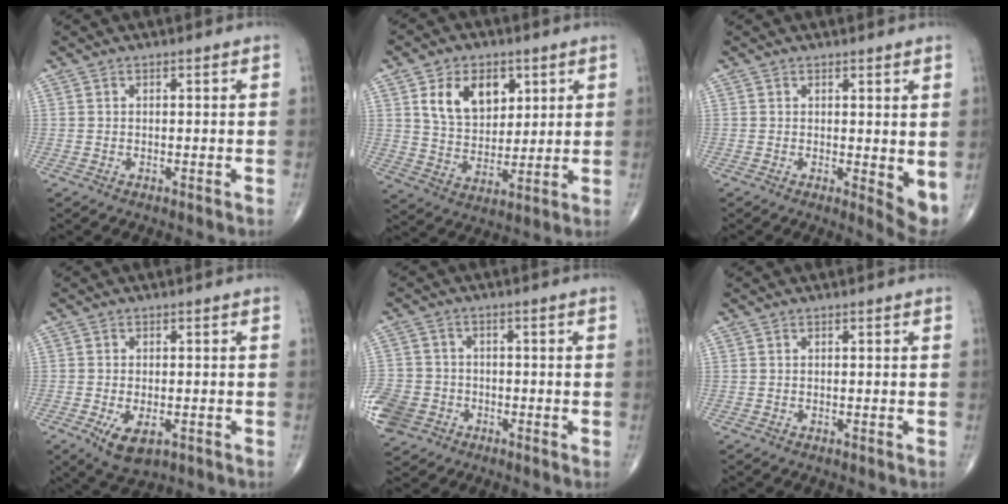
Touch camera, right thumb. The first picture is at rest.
{"total": 11.9, "force": [4.7, 8.0, 7.3], "torque": [-0.090, -0.022, 0.091]}
{"total": 4.5, "force": [0.7, 1.8, 4.1], "torque": [-0.052, -0.015, 0.012]}
{"total": 5.7, "force": [-2.0, 2.9, 4.5], "torque": [-0.076, -0.007, -0.024]}
{"total": 11.1, "force": [-4.3, 9.3, 4.3], "torque": [-0.116, 0.016, -0.075]}
{"total": 0.0}